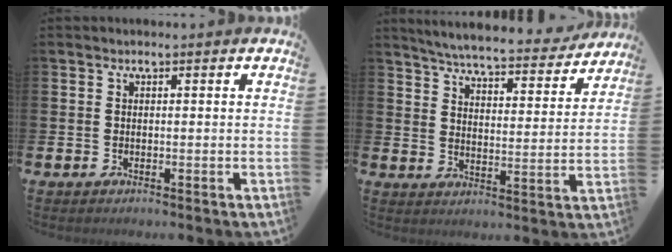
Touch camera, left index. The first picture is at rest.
{"total": 5.9, "force": [5.7, 0.6, 1.7], "torque": [-0.054, -0.042, 0.094]}